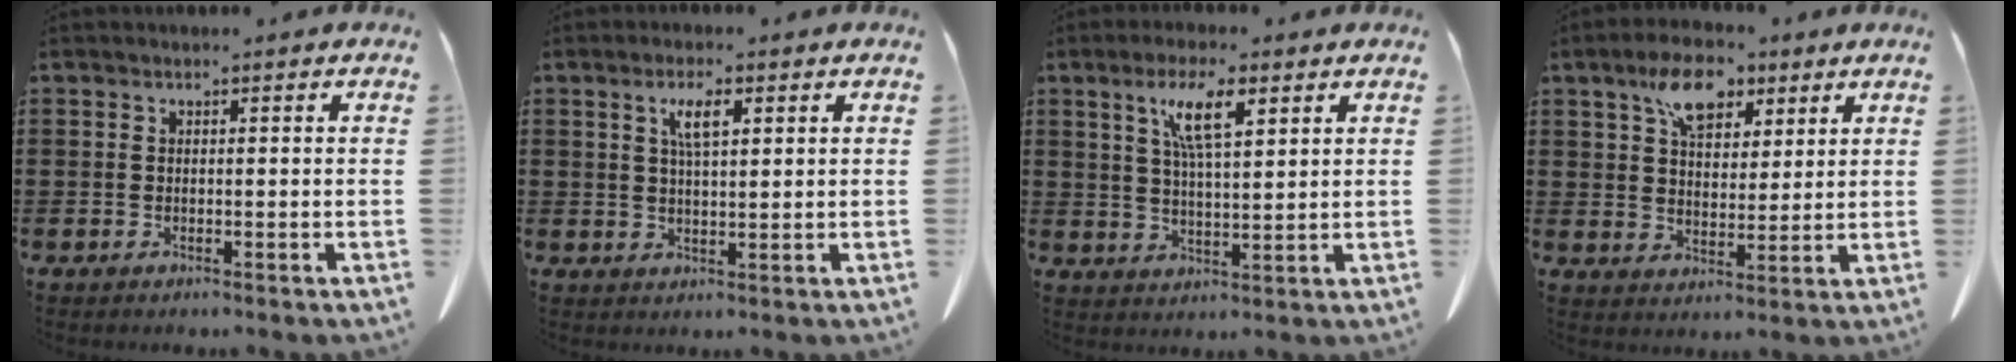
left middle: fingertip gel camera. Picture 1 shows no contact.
{"total": 4.2, "force": [1.8, 1.2, 3.6], "torque": [-0.069, 0.004, 0.027]}
{"total": 7.4, "force": [3.9, 1.8, 6.0], "torque": [-0.127, 0.010, 0.066]}
{"total": 8.5, "force": [5.1, 4.6, 5.0], "torque": [-0.102, 0.003, 0.091]}